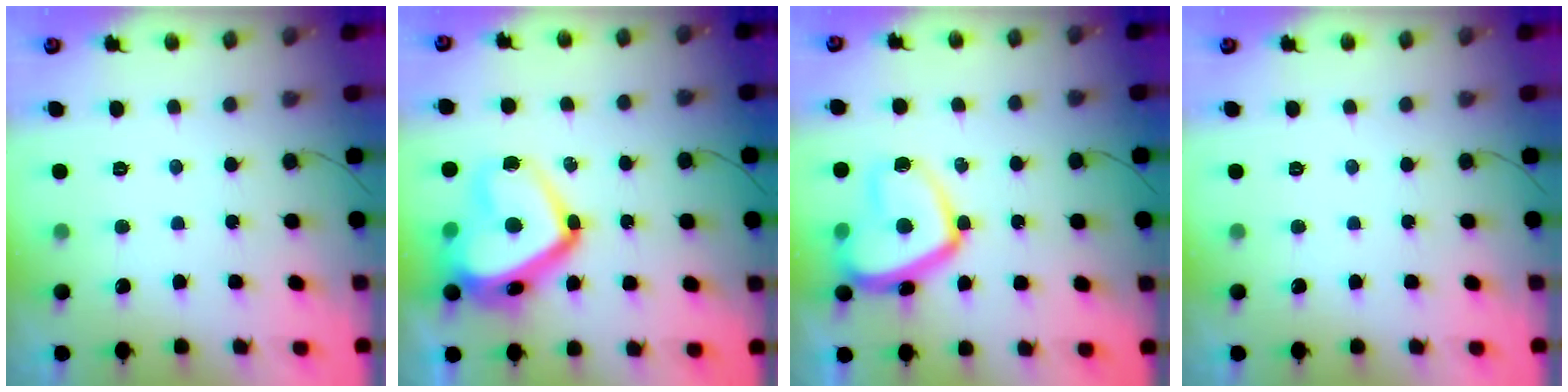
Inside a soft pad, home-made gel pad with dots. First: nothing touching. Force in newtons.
{"total": 21.4, "press": 21.4, "slide": 1.5}
{"total": 15.2, "press": 15.1, "slide": 1.5}
{"total": 0.0}